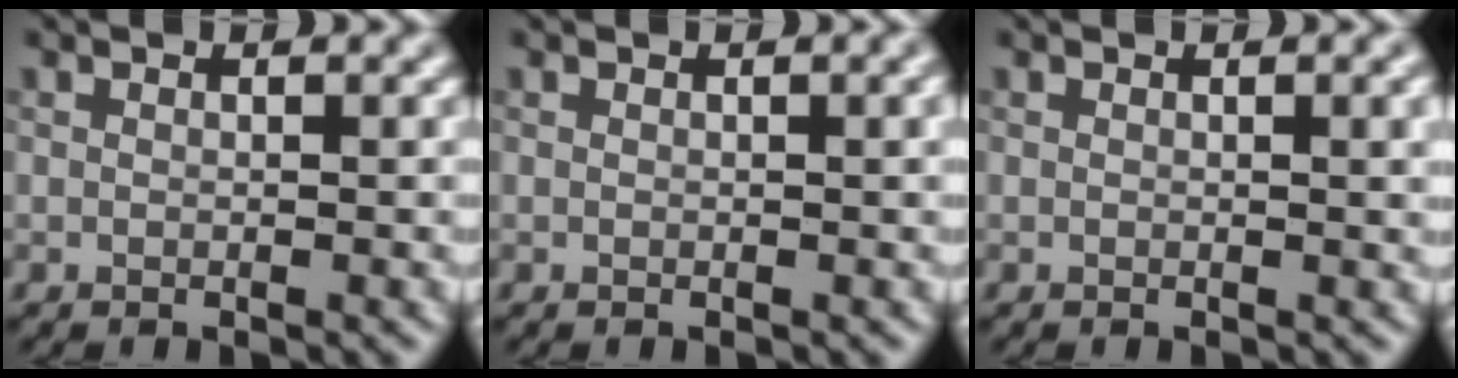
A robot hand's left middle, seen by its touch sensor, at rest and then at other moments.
{"total": 1.1, "force": [0.3, 0.3, 1.0], "torque": [-0.013, 0.004, 0.001]}
{"total": 2.1, "force": [0.5, 0.6, 1.9], "torque": [-0.019, 0.004, 0.005]}